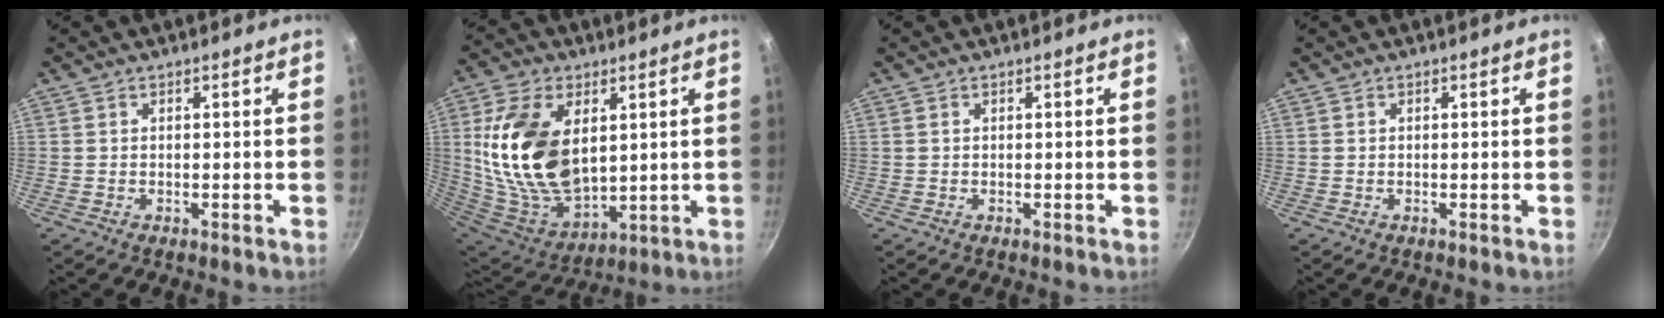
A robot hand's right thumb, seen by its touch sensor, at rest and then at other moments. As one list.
[{"total": 21.3, "force": [4.6, 13.0, 16.2], "torque": [-0.292, -0.031, 0.101]}, {"total": 0.0}, {"total": 0.0}]